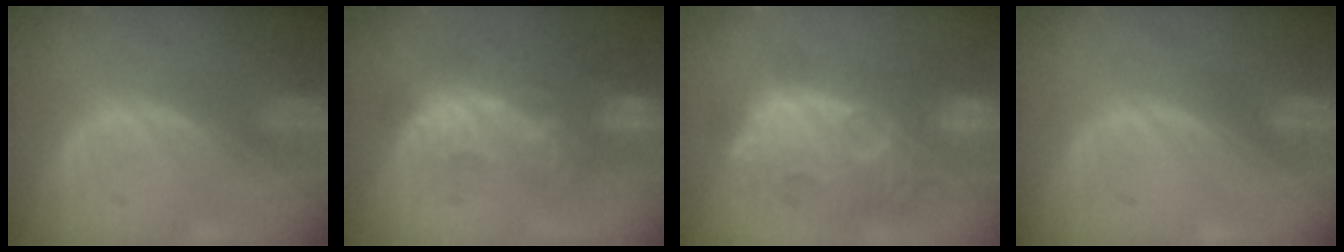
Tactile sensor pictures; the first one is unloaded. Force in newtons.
{"total": 9.5, "press": 9.0, "slide": 3.2}
{"total": 12.8, "press": 12.2, "slide": 3.9}
{"total": 0.0}